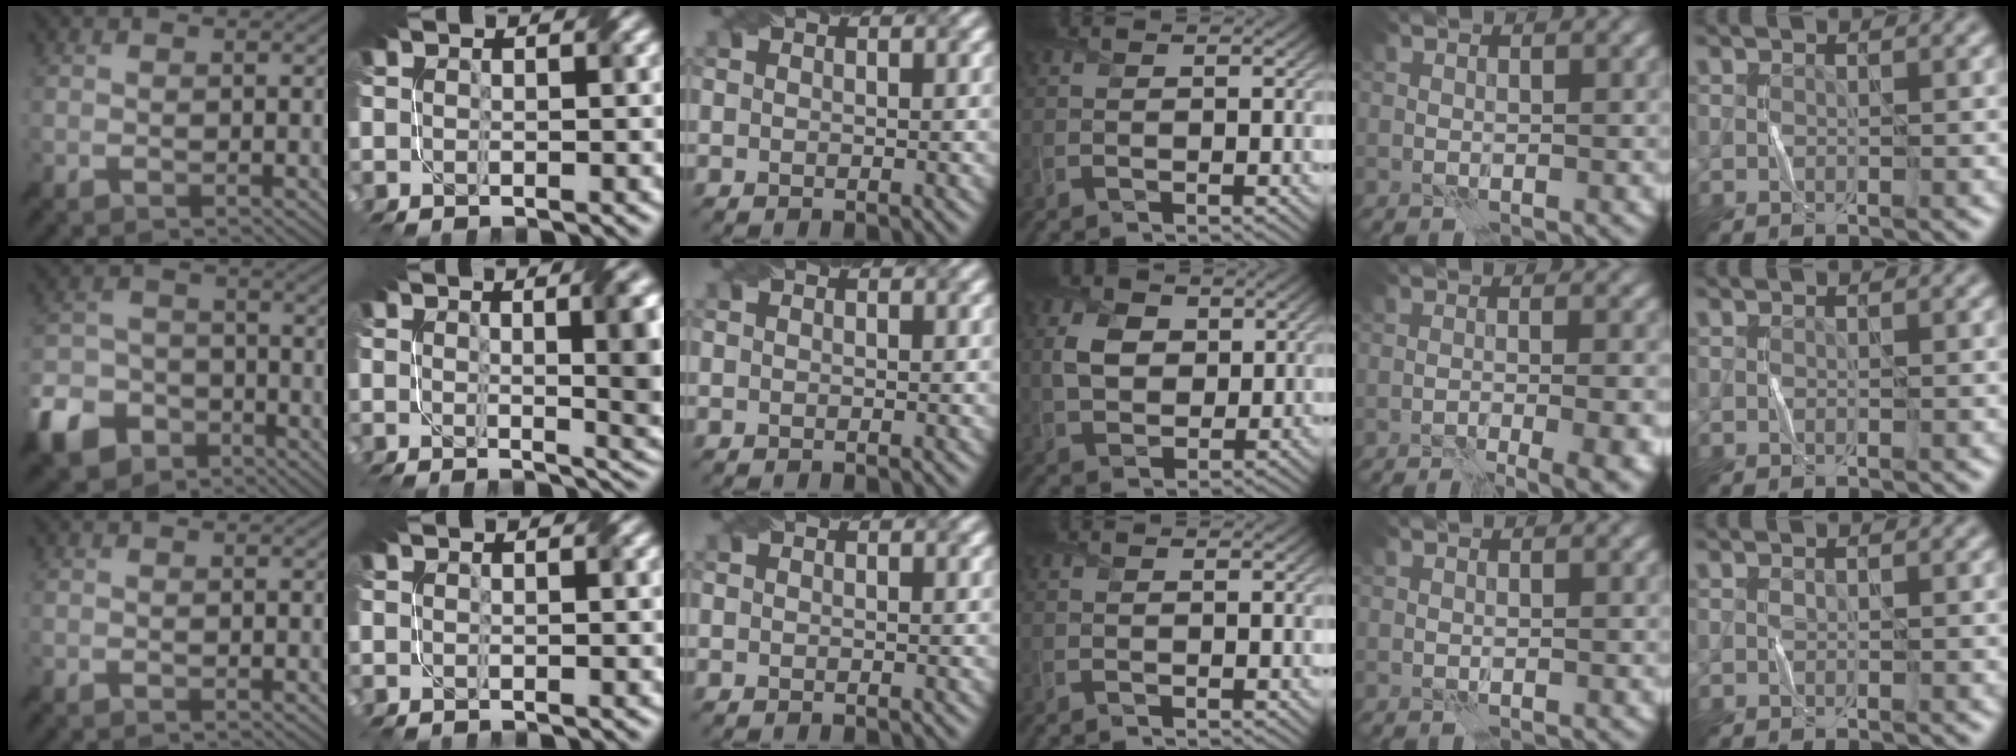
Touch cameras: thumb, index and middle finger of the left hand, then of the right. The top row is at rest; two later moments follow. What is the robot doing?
{"motion": "fold", "object": "bubble wrap"}